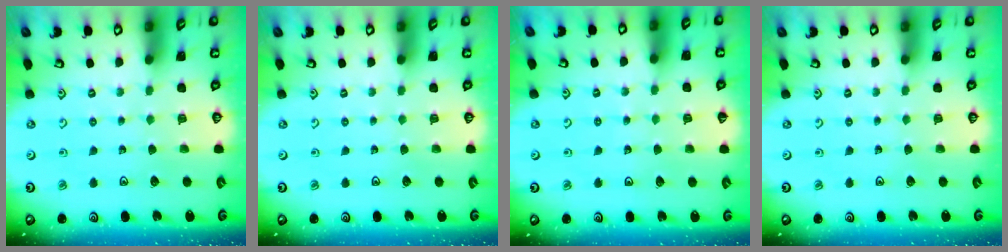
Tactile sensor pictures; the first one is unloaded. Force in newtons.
{"total": 0.0}
{"total": 2.1, "press": 2.1, "slide": 0.2}
{"total": 0.0}